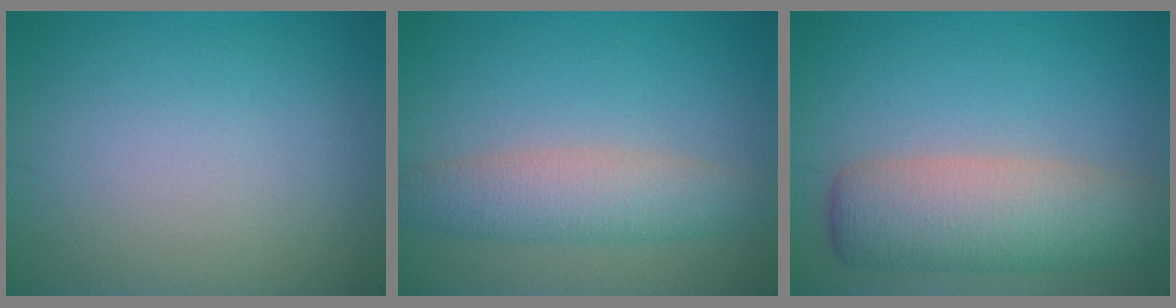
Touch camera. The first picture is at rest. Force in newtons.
{"total": 4.4, "press": 4.4, "slide": 0.1}
{"total": 7.3, "press": 7.3, "slide": 0.4}